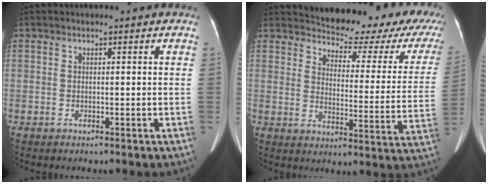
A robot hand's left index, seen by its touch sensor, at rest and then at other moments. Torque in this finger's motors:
{"motor_torque": [0.93, -1.21, 0.36, 0.05]}